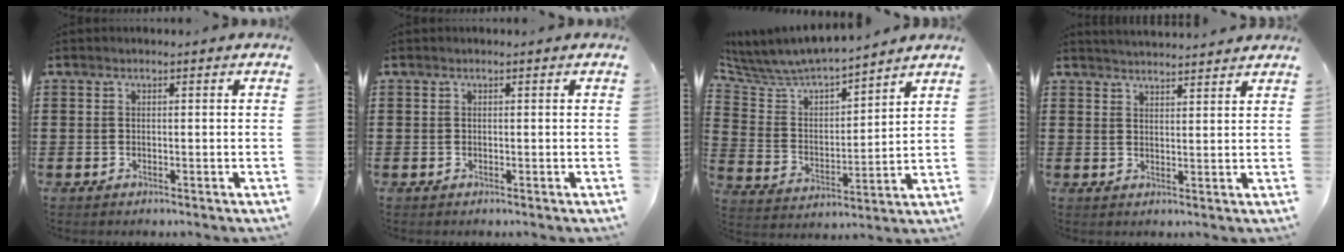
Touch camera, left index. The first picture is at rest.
{"total": 0.0}
{"total": 6.2, "force": [5.9, 1.1, 1.4], "torque": [-0.061, -0.047, 0.098]}
{"total": 2.5, "force": [2.4, -0.5, 0.0], "torque": [-0.005, -0.012, 0.045]}